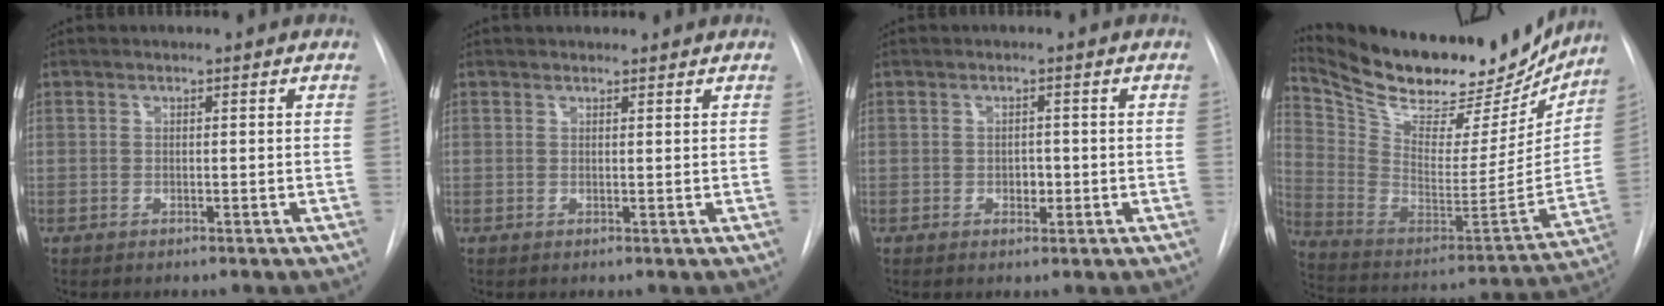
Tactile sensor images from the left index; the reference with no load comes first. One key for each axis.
{"total": 2.8, "fx": 2.6, "fy": 0.6, "fz": 0.5, "tx": -0.007, "ty": 0.021, "tz": 0.036}
{"total": 1.6, "fx": -0.3, "fy": 1.2, "fz": 1.0, "tx": -0.014, "ty": 0.002, "tz": -0.002}
{"total": 27.2, "fx": 23.6, "fy": 8.5, "fz": 10.4, "tx": -0.188, "ty": -0.030, "tz": 0.353}